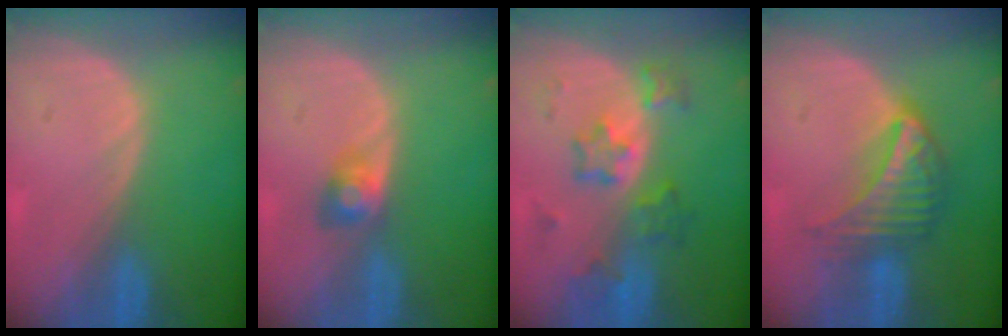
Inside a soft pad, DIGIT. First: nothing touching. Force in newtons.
{"total": 2.6, "press": 2.6, "slide": 0.1}
{"total": 6.3, "press": 6.3, "slide": 0.5}
{"total": 7.5, "press": 6.6, "slide": 3.6}